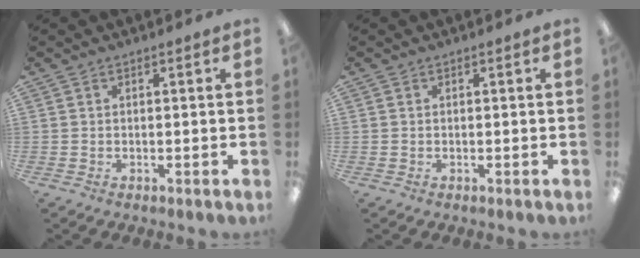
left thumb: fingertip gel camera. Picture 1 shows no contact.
{"total": 0.0}